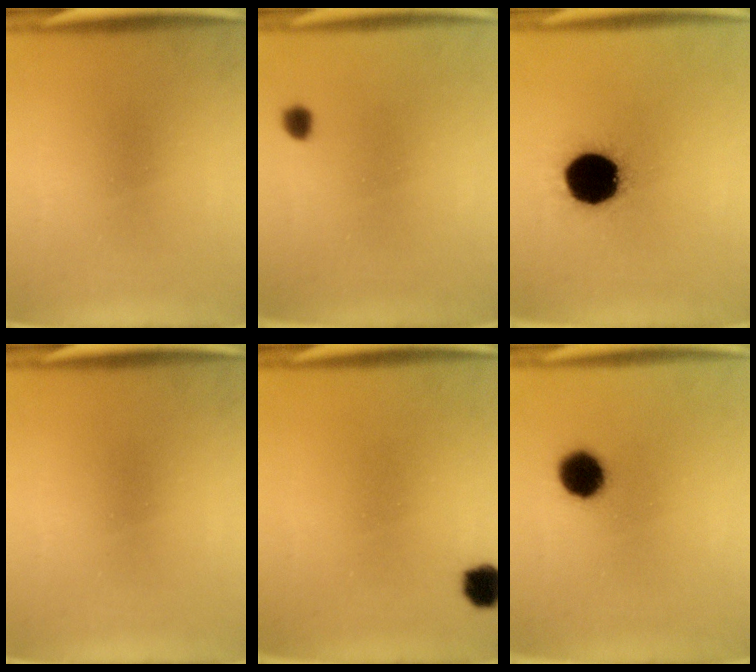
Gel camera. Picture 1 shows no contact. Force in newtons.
{"total": 1.7}
{"total": 19.9}
{"total": 0.0}
{"total": 3.9}
{"total": 6.9}